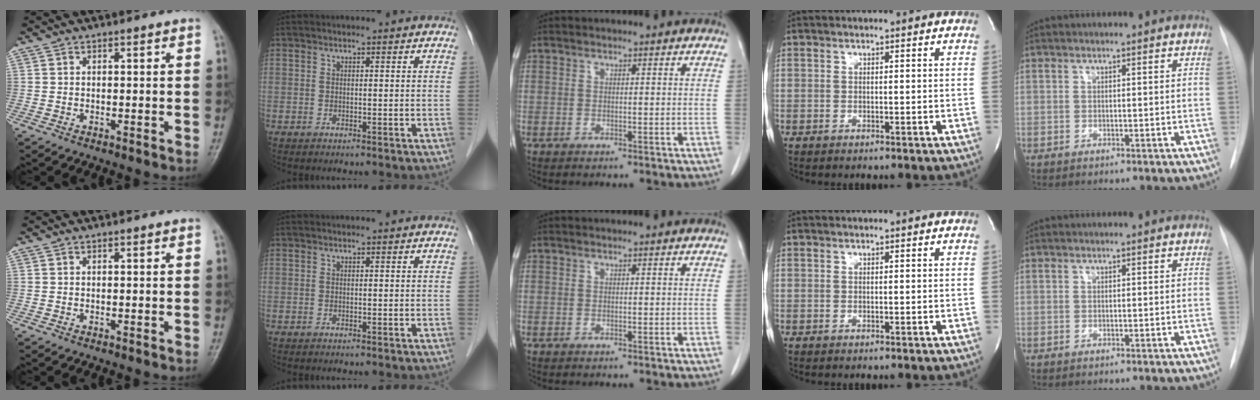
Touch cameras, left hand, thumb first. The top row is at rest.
{}